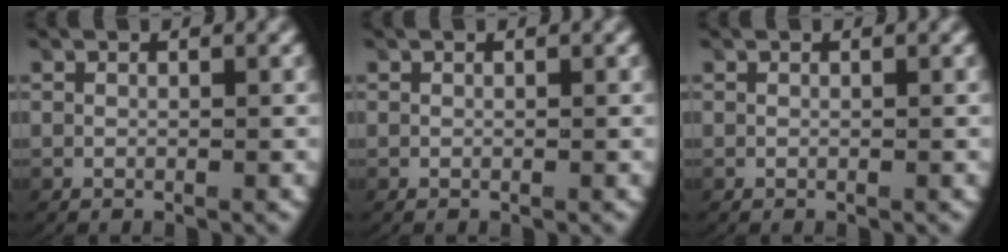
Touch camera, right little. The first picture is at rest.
{"total": 0.0}
{"total": 0.0}